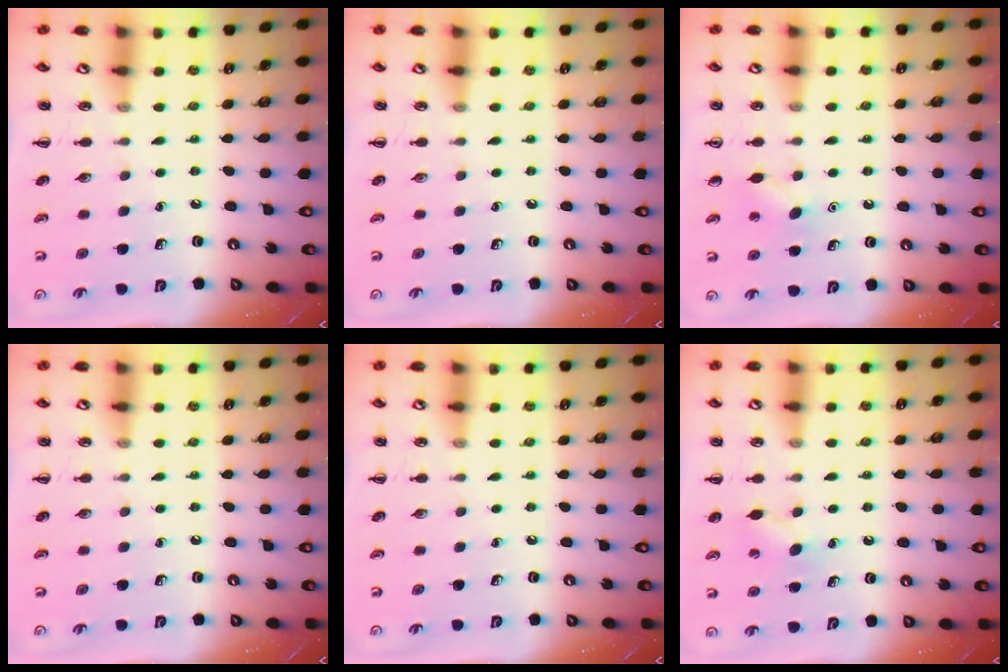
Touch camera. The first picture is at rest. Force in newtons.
{"total": 0.0}
{"total": 6.3, "press": 6.0, "slide": 1.9}
{"total": 0.0}
{"total": 0.0}
{"total": 6.5, "press": 6.3, "slide": 1.6}